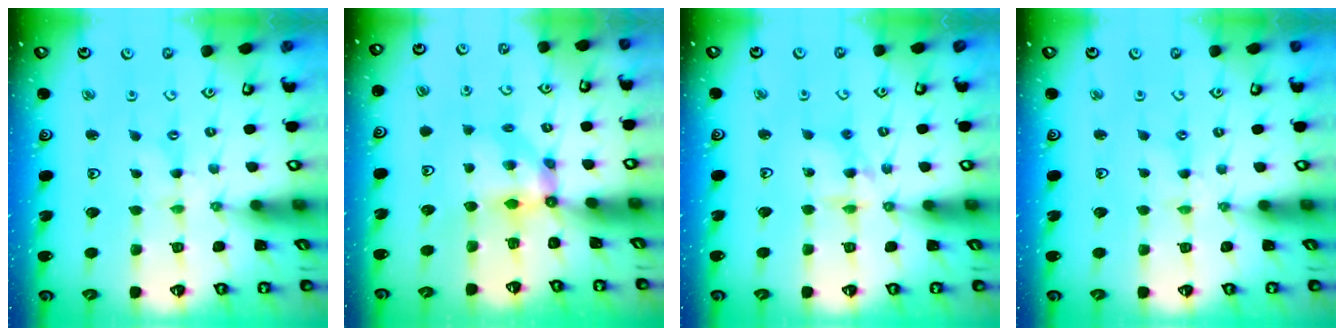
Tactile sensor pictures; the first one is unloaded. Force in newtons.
{"total": 5.5, "press": 5.5, "slide": 0.3}
{"total": 7.8, "press": 7.8, "slide": 0.6}
{"total": 0.0}